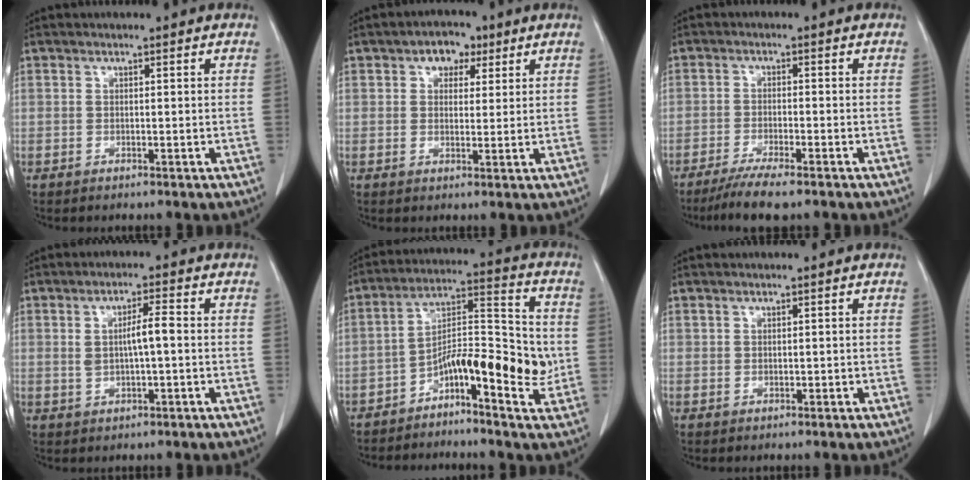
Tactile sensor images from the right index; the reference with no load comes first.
{"total": 4.5, "force": [2.3, 3.0, 2.3], "torque": [-0.028, 0.017, 0.035]}
{"total": 6.6, "force": [-5.0, 0.2, 4.3], "torque": [-0.069, -0.015, -0.083]}
{"total": 4.2, "force": [0.3, 0.7, 4.1], "torque": [-0.072, 0.008, 0.010]}
{"total": 11.6, "force": [-3.6, 3.7, 10.4], "torque": [-0.167, 0.033, -0.057]}
{"total": 0.0}